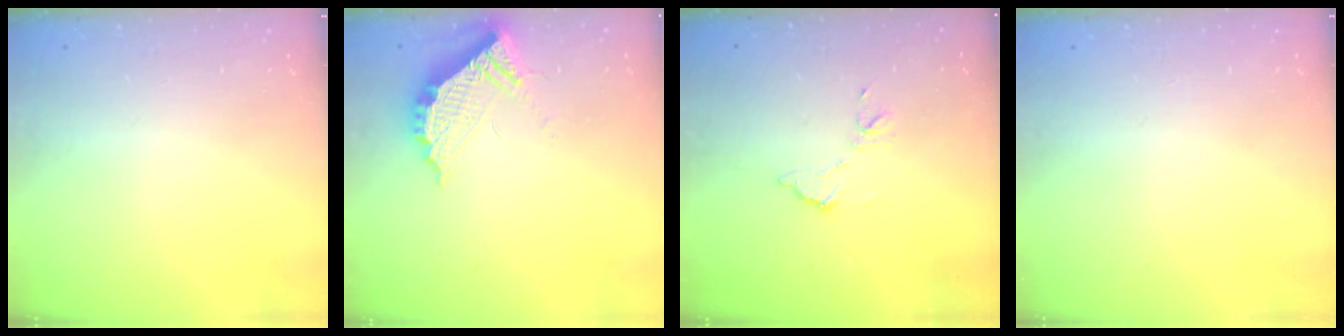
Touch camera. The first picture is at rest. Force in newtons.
{"total": 11.2, "press": 11.1, "slide": 1.0}
{"total": 8.2, "press": 8.2, "slide": 0.4}
{"total": 0.0}